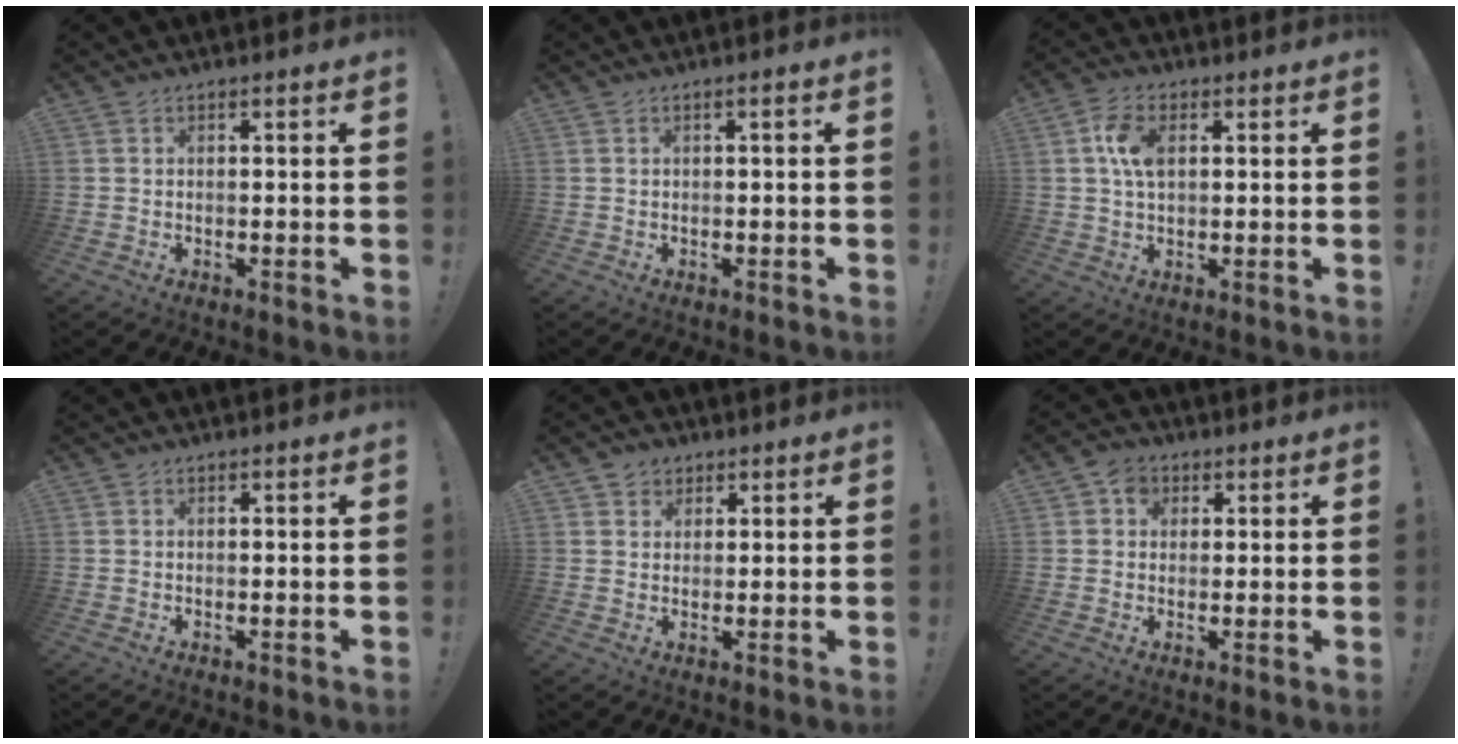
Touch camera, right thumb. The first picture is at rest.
{"total": 1.2, "force": [-0.4, -0.2, 1.1], "torque": [-0.018, 0.000, -0.008]}
{"total": 7.7, "force": [1.6, 4.5, 6.0], "torque": [-0.113, 0.001, 0.028]}
{"total": 0.0}
{"total": 3.6, "force": [1.9, 3.0, 0.5], "torque": [0.006, -0.008, 0.033]}
{"total": 5.0, "force": [1.7, 4.3, 1.9], "torque": [-0.021, 0.000, 0.031]}